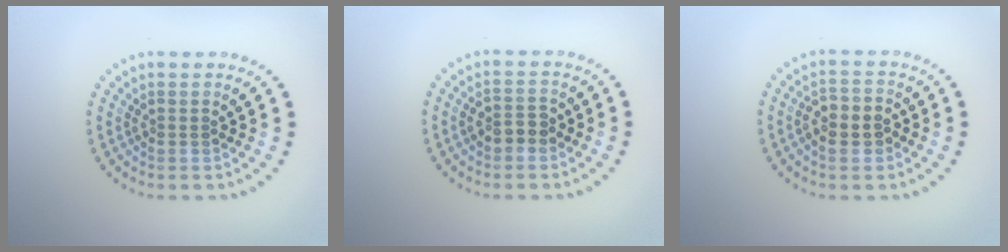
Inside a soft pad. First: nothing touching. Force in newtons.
{"total": 2.1, "press": 2.0, "slide": 0.5}
{"total": 3.2, "press": 3.1, "slide": 0.6}